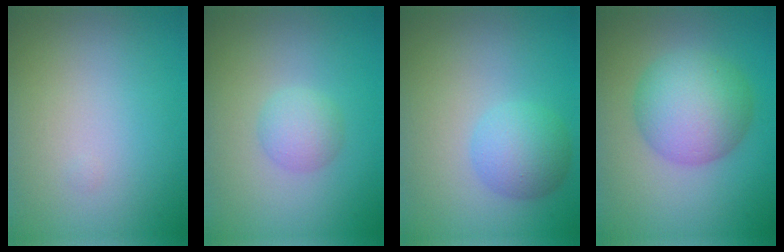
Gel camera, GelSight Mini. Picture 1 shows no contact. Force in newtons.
{"total": 2.2, "press": 2.2, "slide": 0.1}
{"total": 3.5, "press": 3.5, "slide": 0.2}
{"total": 6.9, "press": 6.9, "slide": 0.1}